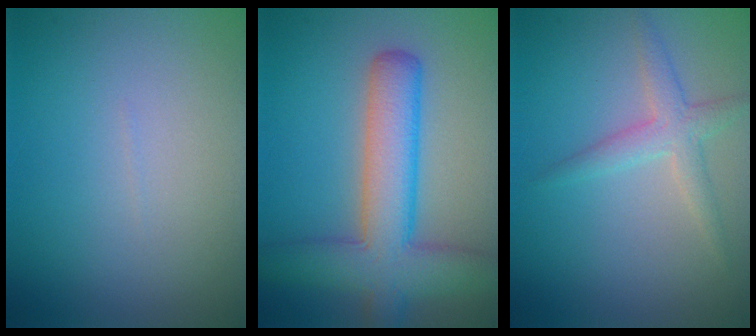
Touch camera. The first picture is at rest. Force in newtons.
{"total": 7.7, "press": 7.7, "slide": 0.2}
{"total": 2.5, "press": 2.5, "slide": 0.0}